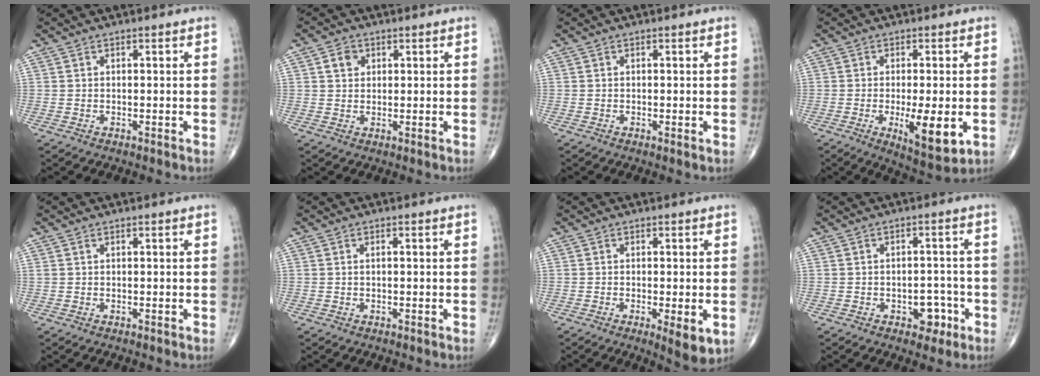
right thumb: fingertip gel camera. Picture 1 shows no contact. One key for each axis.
{"total": 3.0, "fx": 1.1, "fy": 2.4, "fz": 1.4, "tx": -0.013, "ty": -0.001, "tz": 0.017}
{"total": 0.6, "fx": -0.1, "fy": 0.0, "fz": 0.6, "tx": -0.012, "ty": -0.004, "tz": -0.002}
{"total": 10.0, "fx": -2.3, "fy": 2.9, "fz": 9.3, "tx": -0.134, "ty": -0.023, "tz": -0.029}
{"total": 0.0}
{"total": 0.5, "fx": 0.1, "fy": 0.1, "fz": 0.5, "tx": -0.013, "ty": 0.001, "tz": 0.002}
{"total": 5.5, "fx": -1.5, "fy": 1.4, "fz": 5.1, "tx": -0.075, "ty": -0.016, "tz": -0.021}
{"total": 4.8, "fx": -2.1, "fy": 3.1, "fz": 3.0, "tx": -0.014, "ty": 0.019, "tz": -0.025}